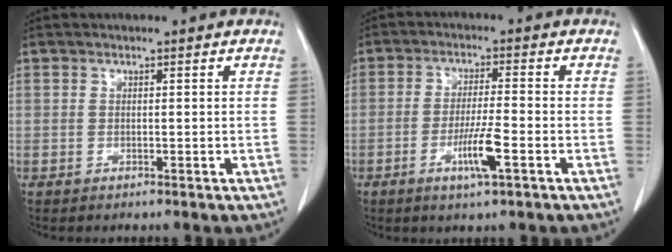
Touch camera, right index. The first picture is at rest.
{"total": 6.0, "force": [-2.5, 0.1, 5.5], "torque": [-0.102, -0.007, -0.045]}